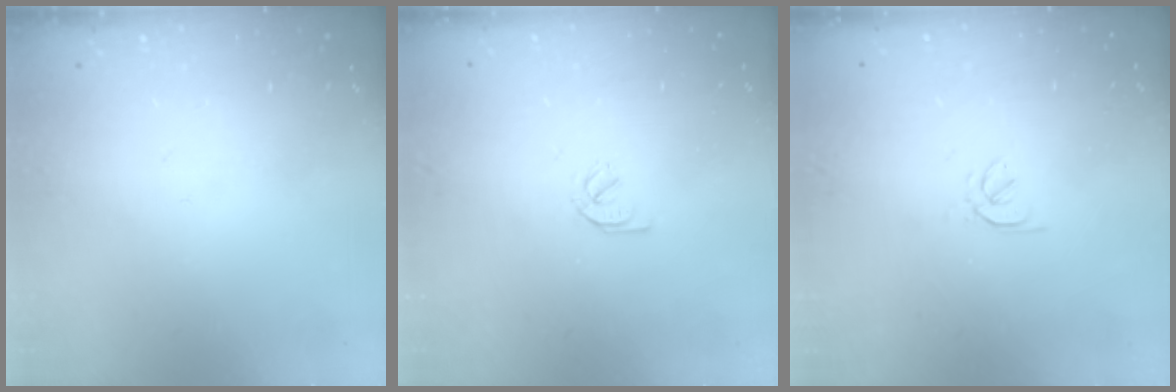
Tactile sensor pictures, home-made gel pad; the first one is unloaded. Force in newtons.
{"total": 2.1, "press": 1.9, "slide": 0.8}
{"total": 1.6, "press": 1.5, "slide": 0.5}